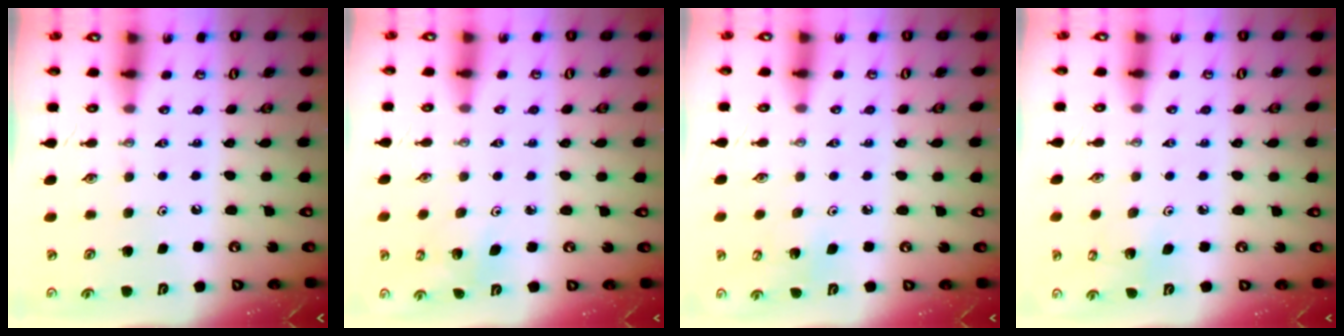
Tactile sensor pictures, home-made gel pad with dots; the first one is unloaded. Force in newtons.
{"total": 4.0, "press": 4.0, "slide": 0.4}
{"total": 4.8, "press": 4.6, "slide": 1.3}
{"total": 3.0, "press": 2.6, "slide": 1.5}